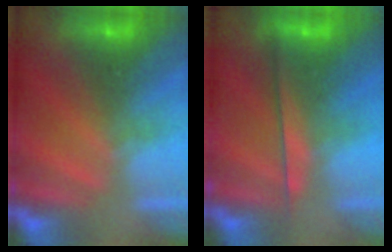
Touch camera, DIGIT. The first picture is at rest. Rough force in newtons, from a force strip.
{"total": 2.4}